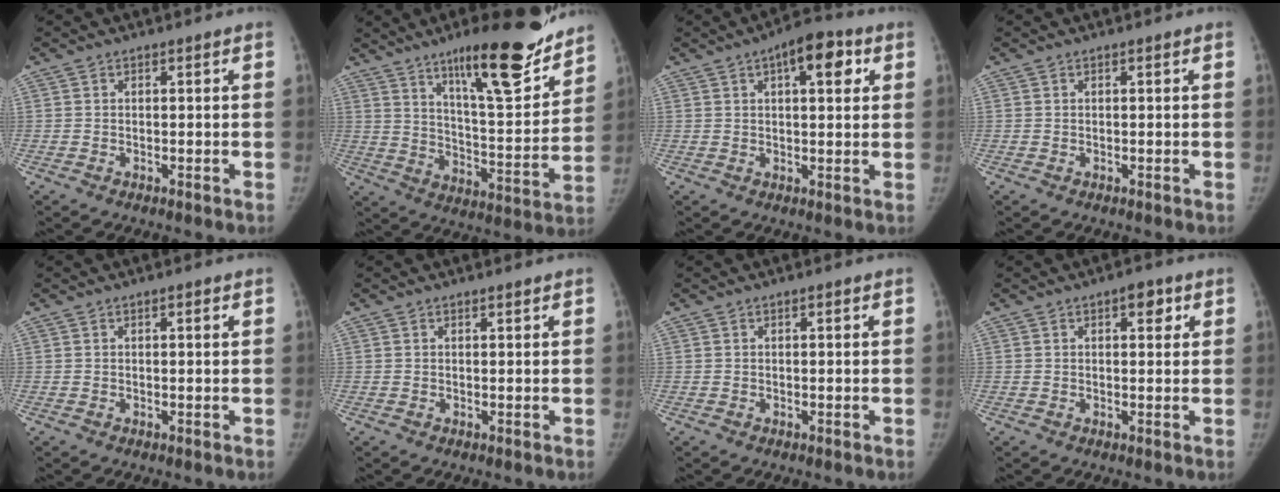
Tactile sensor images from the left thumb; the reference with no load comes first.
{"total": 22.2, "force": [15.3, 5.0, 15.3], "torque": [-0.194, -0.086, 0.241]}
{"total": 8.9, "force": [3.7, 3.7, 7.2], "torque": [-0.081, 0.004, 0.047]}
{"total": 0.0}
{"total": 1.2, "force": [0.6, 0.3, 1.0], "torque": [-0.015, 0.000, 0.008]}
{"total": 0.9, "force": [0.7, 0.3, 0.4], "torque": [-0.007, -0.005, 0.012]}
{"total": 0.7, "force": [0.4, 0.3, 0.6], "torque": [-0.008, 0.000, 0.006]}
{"total": 3.6, "force": [1.7, 1.8, 2.6], "torque": [-0.019, -0.003, 0.020]}